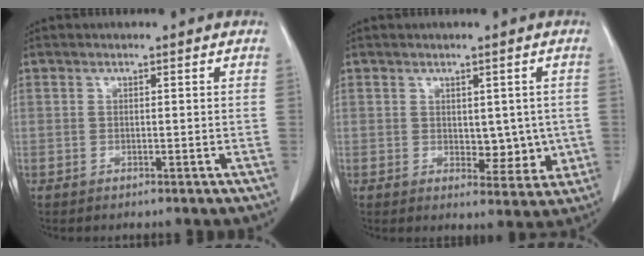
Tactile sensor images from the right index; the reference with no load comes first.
{"total": 5.2, "force": [-0.1, 3.1, 4.2], "torque": [-0.040, -0.006, 0.009]}